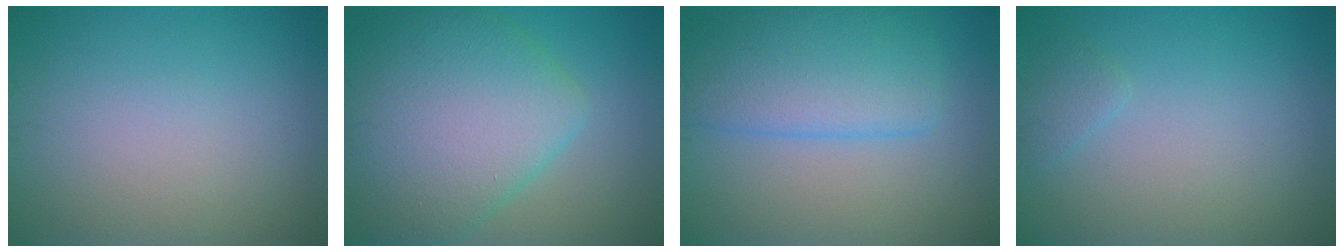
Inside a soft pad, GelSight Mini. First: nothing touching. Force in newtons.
{"total": 9.5, "press": 9.5, "slide": 0.4}
{"total": 6.0, "press": 6.0, "slide": 0.3}
{"total": 1.0, "press": 1.0, "slide": 0.1}